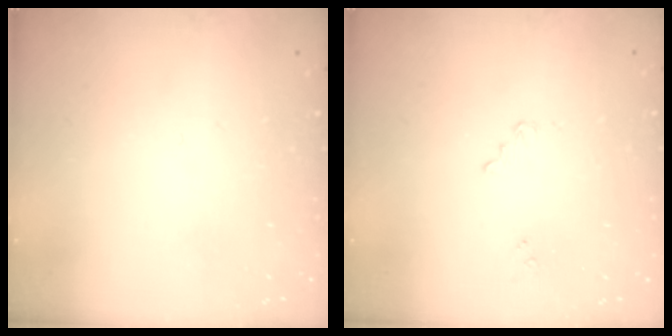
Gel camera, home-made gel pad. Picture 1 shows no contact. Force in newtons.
{"total": 1.0, "press": 1.0, "slide": 0.1}